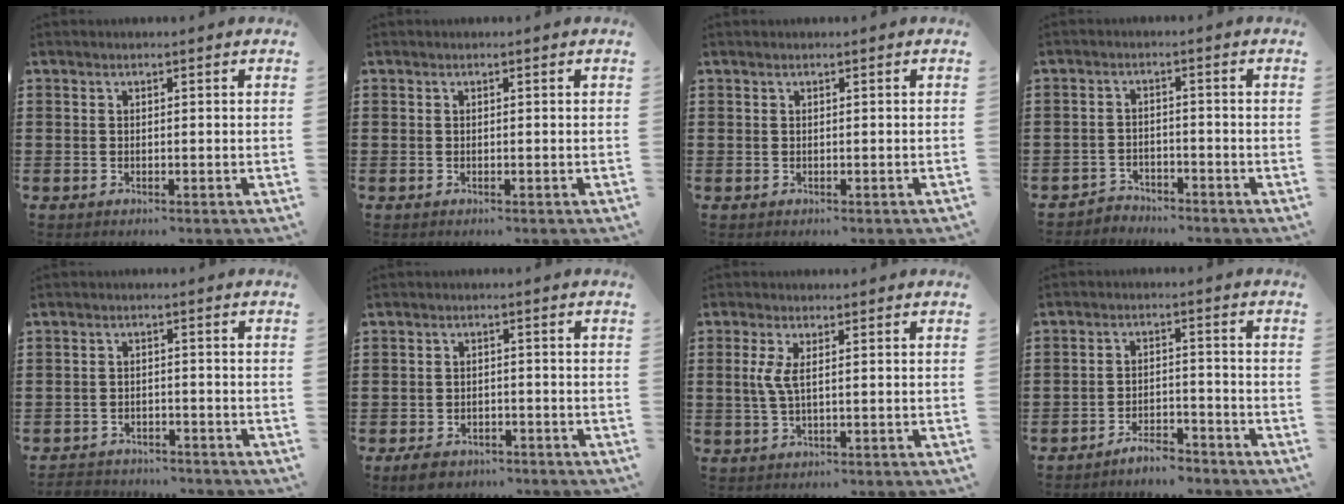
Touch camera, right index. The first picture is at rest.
{"total": 0.0}
{"total": 0.0}
{"total": 2.6, "force": [-2.5, 0.5, -0.3], "torque": [-0.004, 0.001, -0.057]}
{"total": 2.3, "force": [-2.3, 0.4, -0.3], "torque": [-0.003, 0.001, -0.052]}
{"total": 3.1, "force": [-2.8, 1.2, 0.6], "torque": [-0.013, 0.007, -0.057]}
{"total": 3.2, "force": [0.6, 0.7, 3.1], "torque": [-0.077, -0.004, 0.005]}
{"total": 3.9, "force": [-3.8, 0.5, 0.8], "torque": [-0.015, 0.010, -0.076]}